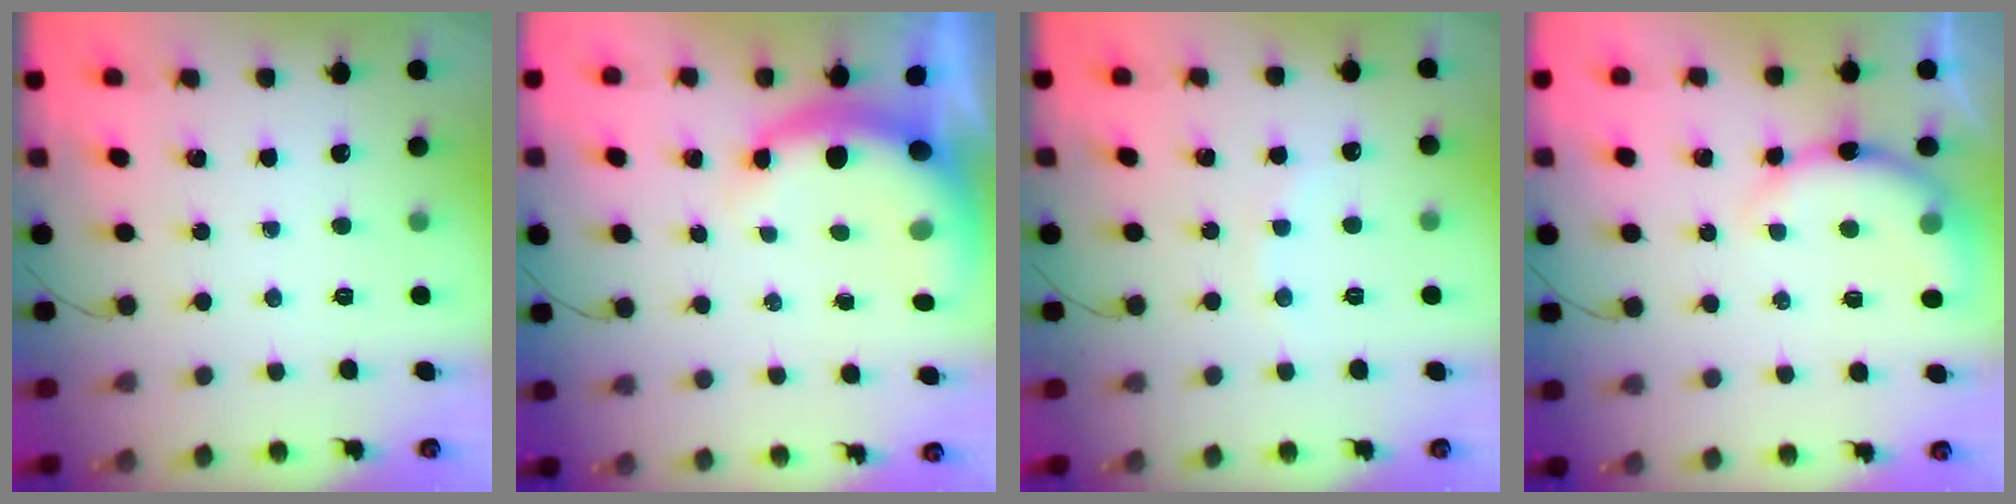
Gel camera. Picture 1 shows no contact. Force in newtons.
{"total": 8.9, "press": 8.7, "slide": 1.8}
{"total": 4.1, "press": 3.9, "slide": 1.1}
{"total": 8.5, "press": 8.4, "slide": 1.6}